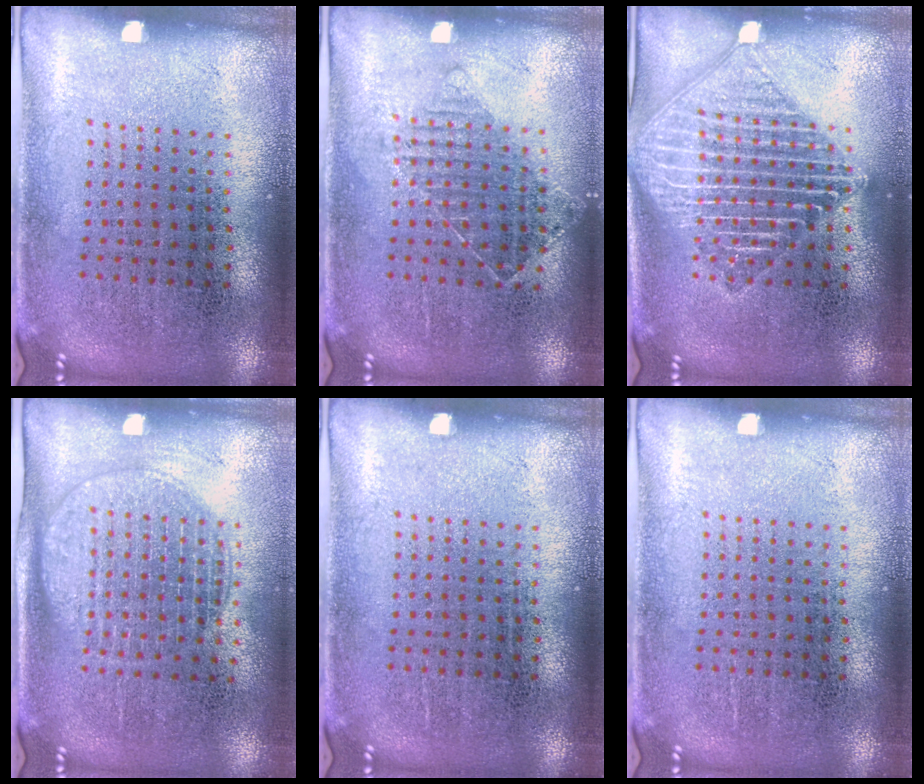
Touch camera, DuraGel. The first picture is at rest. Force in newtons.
{"total": 1.1, "press": 1.0, "slide": 0.4}
{"total": 3.0, "press": 3.0, "slide": 0.4}
{"total": 1.6, "press": 1.4, "slide": 0.8}
{"total": 0.0}
{"total": 0.0}